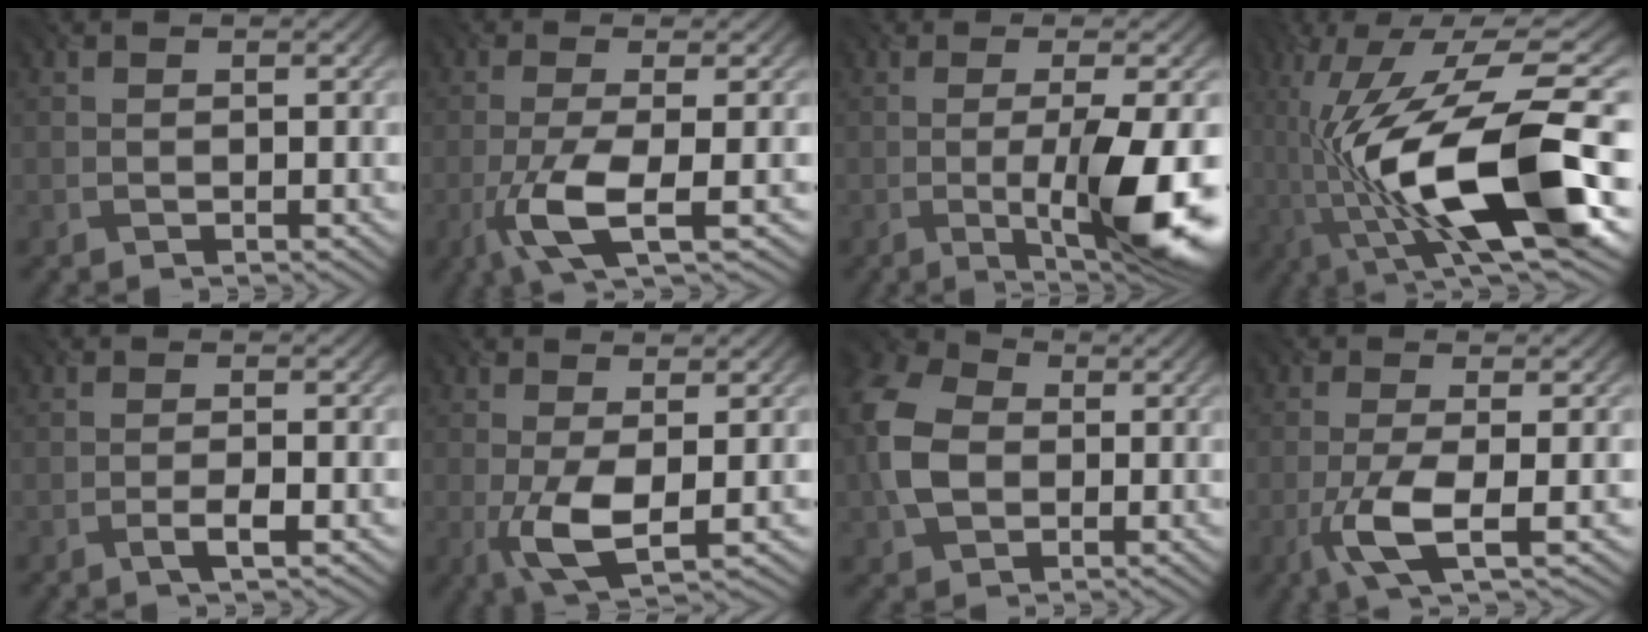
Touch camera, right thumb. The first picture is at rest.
{"total": 6.9, "force": [-2.3, 1.5, 6.4], "torque": [-0.123, 0.001, -0.055]}
{"total": 11.3, "force": [-2.9, 2.3, 10.7], "torque": [-0.161, -0.004, -0.049]}
{"total": 18.6, "force": [-4.1, 6.8, 16.8], "torque": [-0.307, 0.004, -0.077]}
{"total": 2.2, "force": [-1.0, 0.3, 1.9], "torque": [-0.035, 0.004, -0.021]}
{"total": 5.8, "force": [-0.8, 1.9, 5.4], "torque": [-0.116, -0.003, -0.015]}
{"total": 9.2, "force": [-0.1, 6.8, 6.2], "torque": [-0.176, 0.010, -0.018]}
{"total": 5.8, "force": [-1.9, 1.3, 5.4], "torque": [-0.109, 0.002, -0.044]}